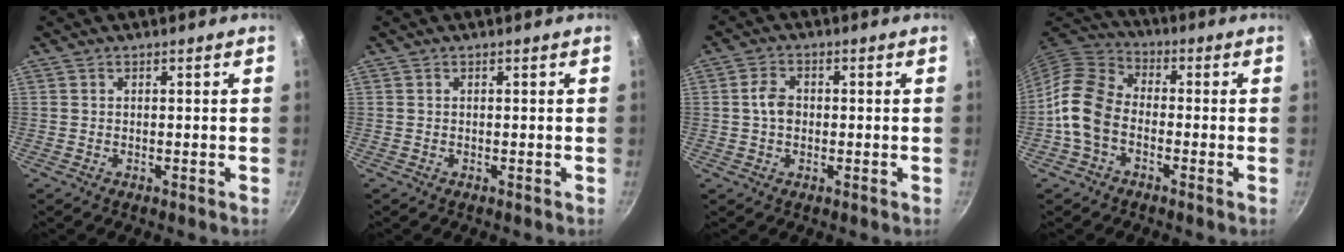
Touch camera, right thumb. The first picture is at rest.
{"total": 0.0}
{"total": 4.1, "force": [0.0, 2.9, 2.8], "torque": [-0.043, 0.010, -0.004]}
{"total": 10.7, "force": [-3.1, 7.5, 7.1], "torque": [-0.120, 0.034, -0.080]}